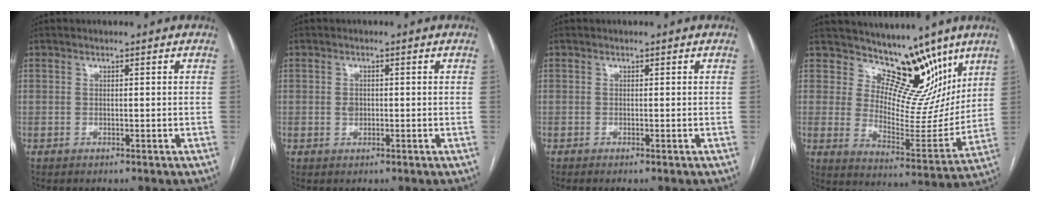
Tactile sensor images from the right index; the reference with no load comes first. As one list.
[{"total": 1.4, "force": [0.0, 1.2, 0.8], "torque": [-0.015, 0.002, 0.001]}, {"total": 0.0}, {"total": 12.7, "force": [9.9, 6.2, 5.0], "torque": [-0.056, -0.019, 0.151]}]